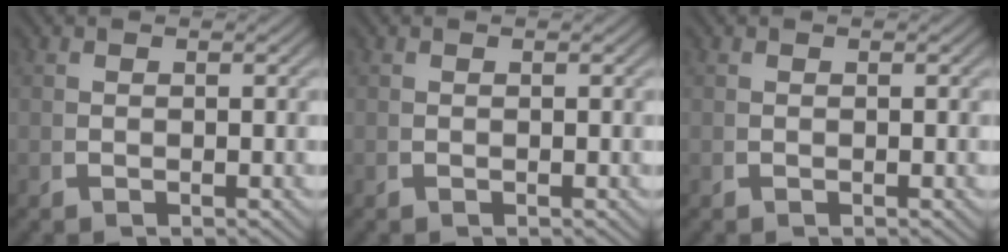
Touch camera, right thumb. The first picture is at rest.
{"total": 0.0}
{"total": 0.0}